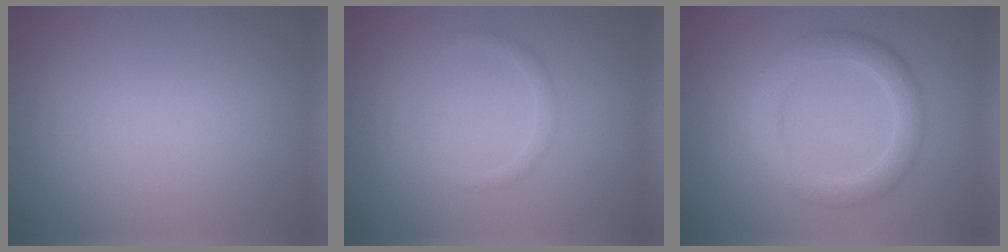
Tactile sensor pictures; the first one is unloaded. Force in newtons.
{"total": 1.0, "press": 1.0, "slide": 0.0}
{"total": 3.7, "press": 3.7, "slide": 0.3}